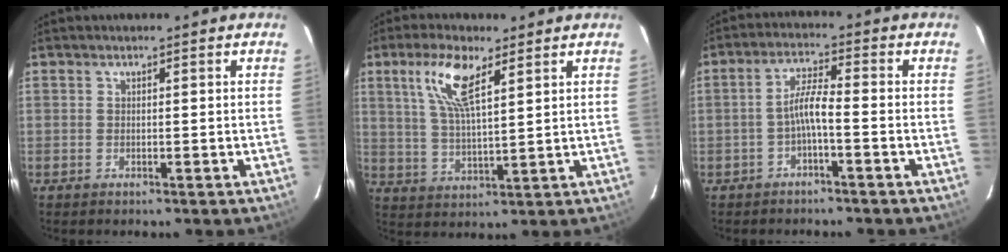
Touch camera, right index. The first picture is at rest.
{"total": 9.3, "force": [4.8, 2.8, 7.5], "torque": [-0.150, 0.009, 0.096]}
{"total": 4.1, "force": [-1.9, 0.2, 3.6], "torque": [-0.080, 0.012, -0.034]}